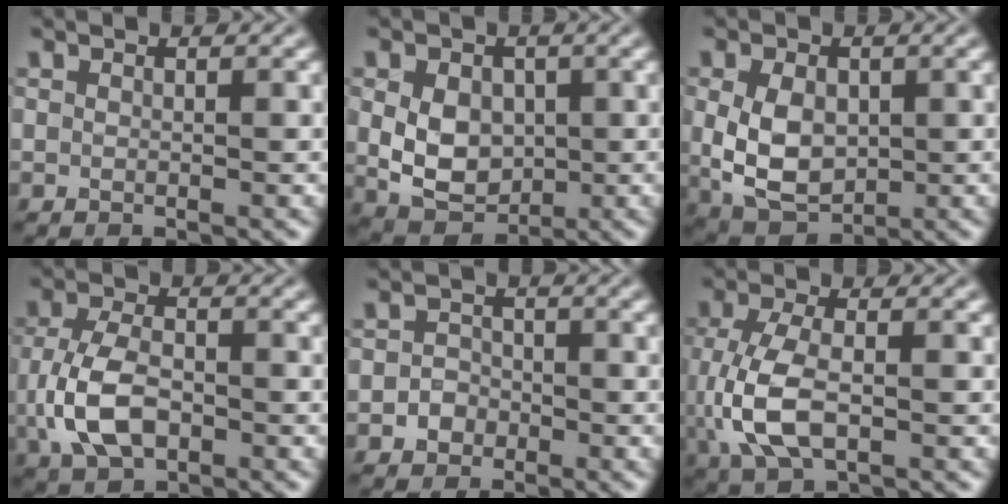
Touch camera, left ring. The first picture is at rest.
{"total": 5.6, "force": [0.2, 4.2, 3.7], "torque": [-0.074, -0.006, 0.005]}
{"total": 6.1, "force": [0.1, 4.2, 4.4], "torque": [-0.095, -0.006, 0.005]}
{"total": 6.0, "force": [-1.2, 3.7, 4.5], "torque": [-0.103, -0.006, -0.025]}
{"total": 1.8, "force": [-0.7, 1.5, 0.6], "torque": [-0.003, 0.003, -0.015]}
{"total": 6.1, "force": [-0.7, 3.2, 5.2], "torque": [-0.127, -0.008, -0.011]}